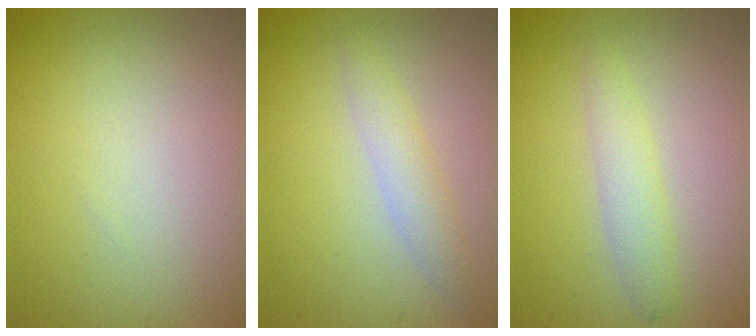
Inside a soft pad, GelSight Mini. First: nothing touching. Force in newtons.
{"total": 2.1, "press": 2.1, "slide": 0.1}
{"total": 2.1, "press": 2.1, "slide": 0.2}